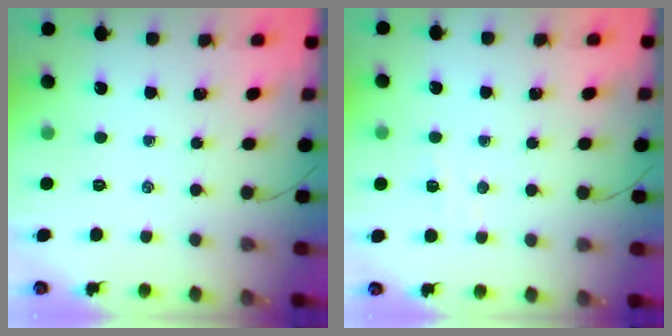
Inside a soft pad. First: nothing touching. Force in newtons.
{"total": 2.9, "press": 2.8, "slide": 0.7}